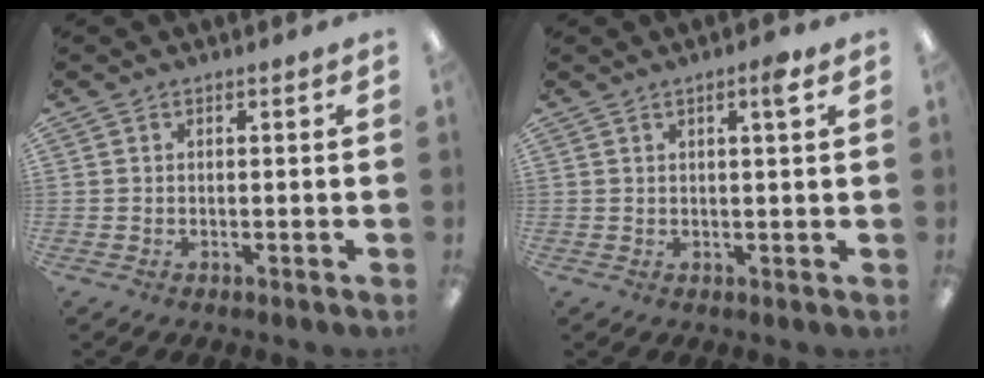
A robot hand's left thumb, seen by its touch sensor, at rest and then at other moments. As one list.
[{"total": 3.5, "force": [1.9, 0.5, 2.8], "torque": [-0.045, -0.004, 0.028]}]